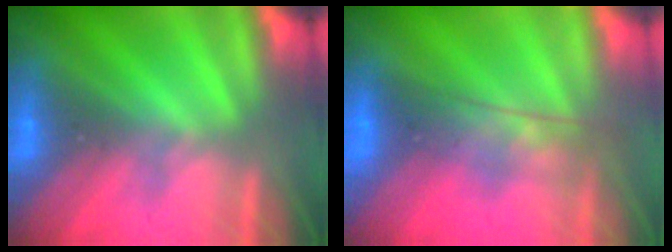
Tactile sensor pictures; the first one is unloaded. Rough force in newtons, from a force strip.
{"total": 9.7}